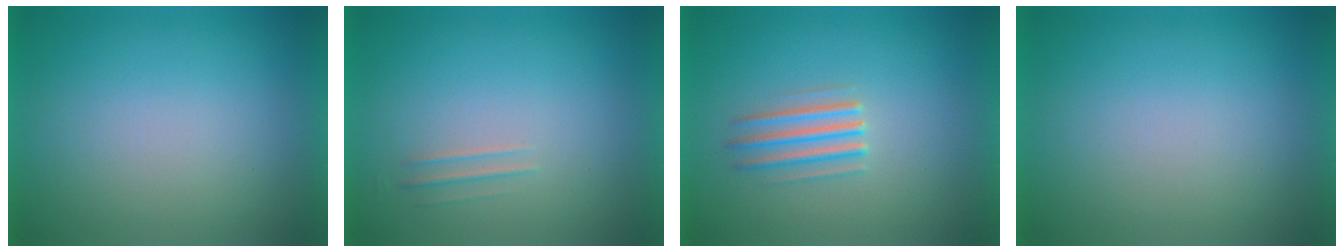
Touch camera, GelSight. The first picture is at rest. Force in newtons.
{"total": 1.8}
{"total": 2.8}
{"total": 1.2}